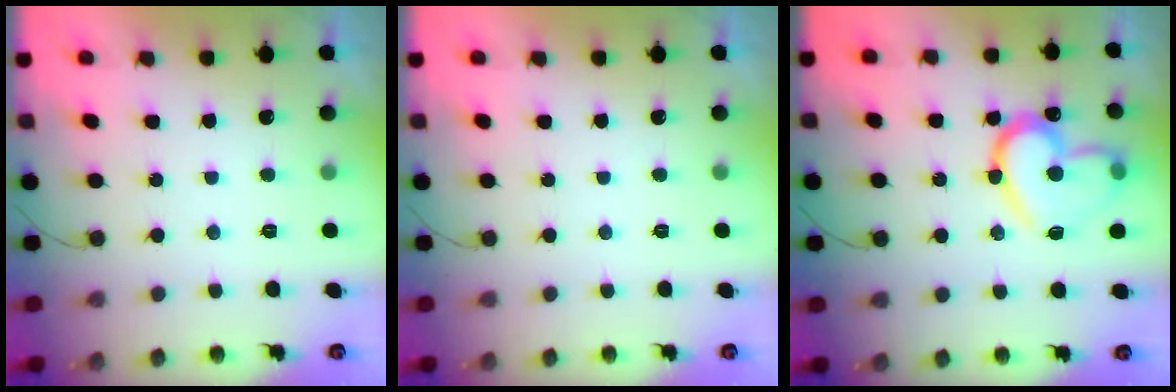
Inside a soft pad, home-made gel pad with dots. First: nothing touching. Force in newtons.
{"total": 0.0}
{"total": 18.8, "press": 18.7, "slide": 1.8}